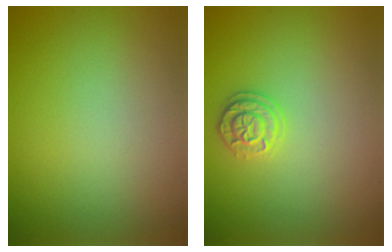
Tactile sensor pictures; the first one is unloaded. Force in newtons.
{"total": 1.9, "press": 1.9, "slide": 0.2}